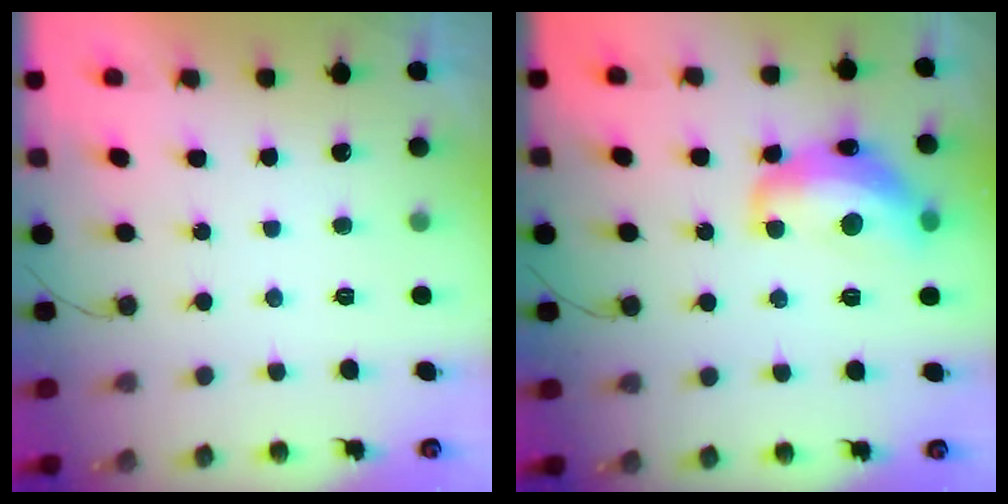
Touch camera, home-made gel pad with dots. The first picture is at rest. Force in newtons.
{"total": 15.3, "press": 15.3, "slide": 1.1}